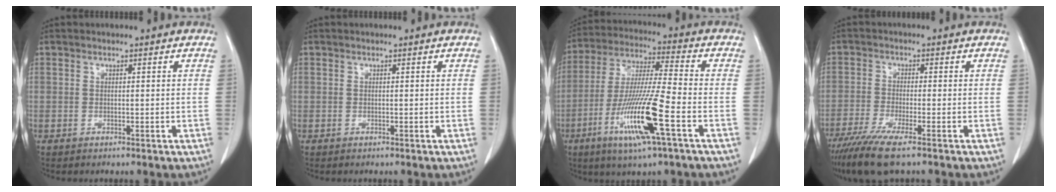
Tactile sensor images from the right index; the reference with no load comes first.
{"total": 0.0}
{"total": 15.3, "force": [-6.1, 0.2, 14.0], "torque": [-0.283, -0.021, -0.113]}
{"total": 7.7, "force": [-5.5, 0.1, 5.3], "torque": [-0.094, -0.022, -0.097]}